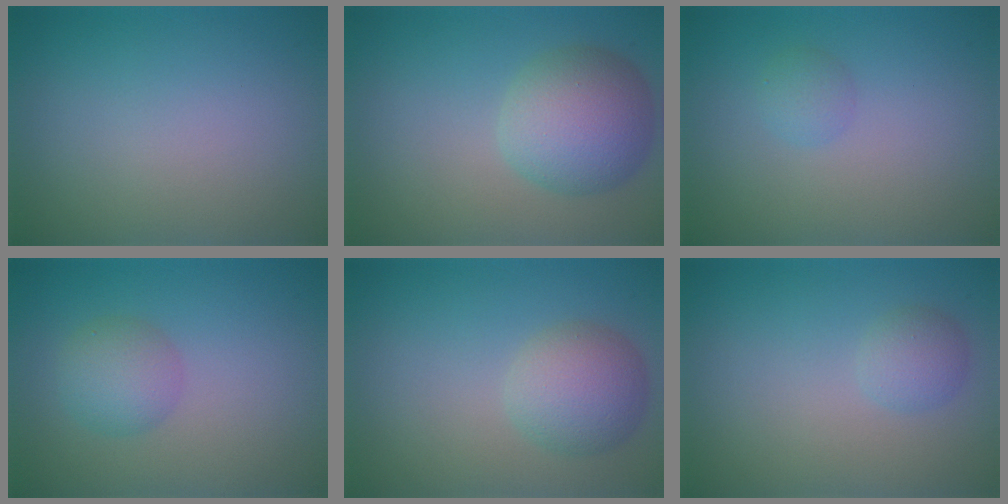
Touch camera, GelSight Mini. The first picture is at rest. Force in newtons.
{"total": 6.0, "press": 6.0, "slide": 0.2}
{"total": 1.2, "press": 1.2, "slide": 0.1}
{"total": 3.0, "press": 3.0, "slide": 0.1}
{"total": 4.1, "press": 4.0, "slide": 0.1}
{"total": 1.7, "press": 1.7, "slide": 0.1}